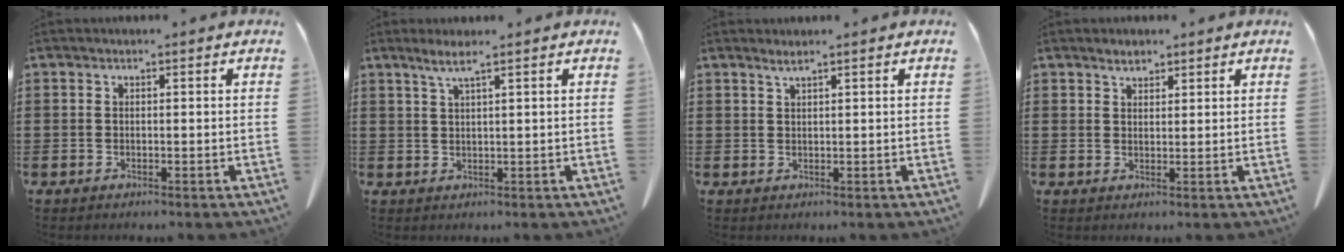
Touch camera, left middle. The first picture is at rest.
{"total": 2.5, "force": [1.6, -0.3, 1.9], "torque": [-0.042, -0.003, 0.029]}
{"total": 1.4, "force": [1.1, -0.1, 0.8], "torque": [-0.017, -0.004, 0.022]}
{"total": 2.0, "force": [1.8, 0.7, 0.7], "torque": [-0.009, -0.002, 0.033]}